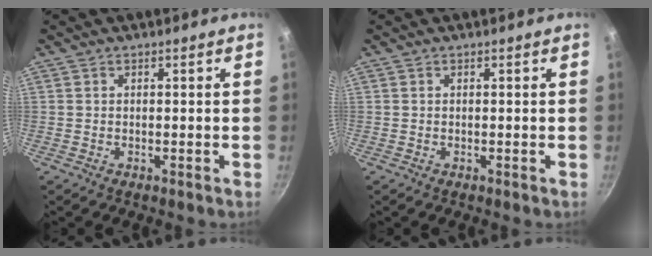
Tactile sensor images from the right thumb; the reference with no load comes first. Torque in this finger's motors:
{"motor_torque": [-0.06, 0.02, -0.13, 0.01, 0.00]}